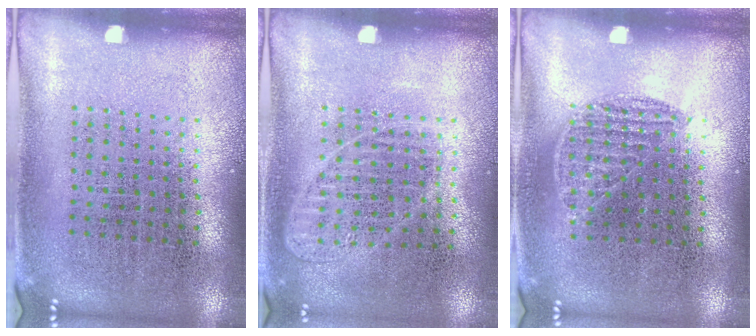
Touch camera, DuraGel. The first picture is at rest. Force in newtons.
{"total": 0.9, "press": 0.9, "slide": 0.1}
{"total": 0.7, "press": 0.6, "slide": 0.4}